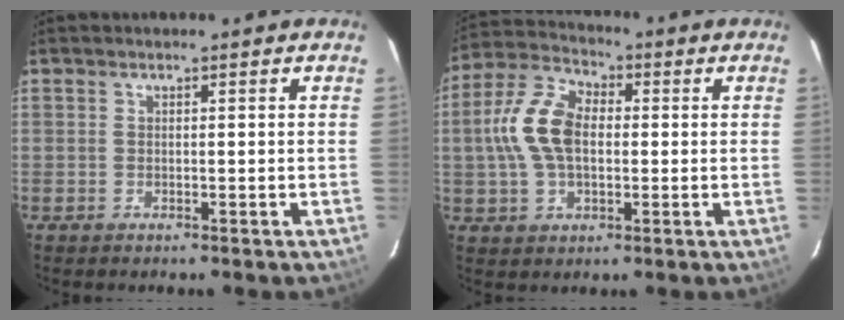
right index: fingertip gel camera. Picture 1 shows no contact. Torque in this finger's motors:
{"motor_torque": [0.44, -0.04, 0.47, 0.14]}